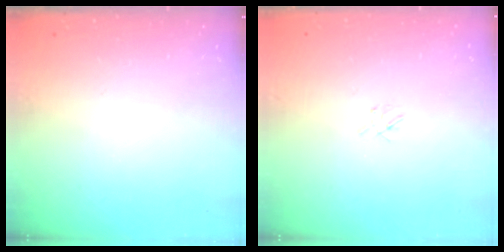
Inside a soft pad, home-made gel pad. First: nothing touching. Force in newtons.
{"total": 2.0, "press": 2.0, "slide": 0.4}